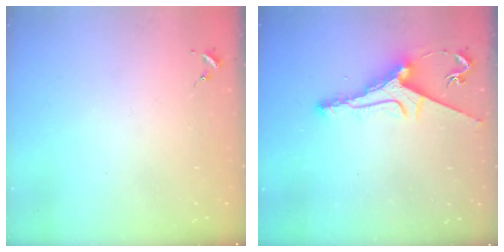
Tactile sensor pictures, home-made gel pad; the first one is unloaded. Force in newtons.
{"total": 9.2, "press": 9.2, "slide": 0.6}